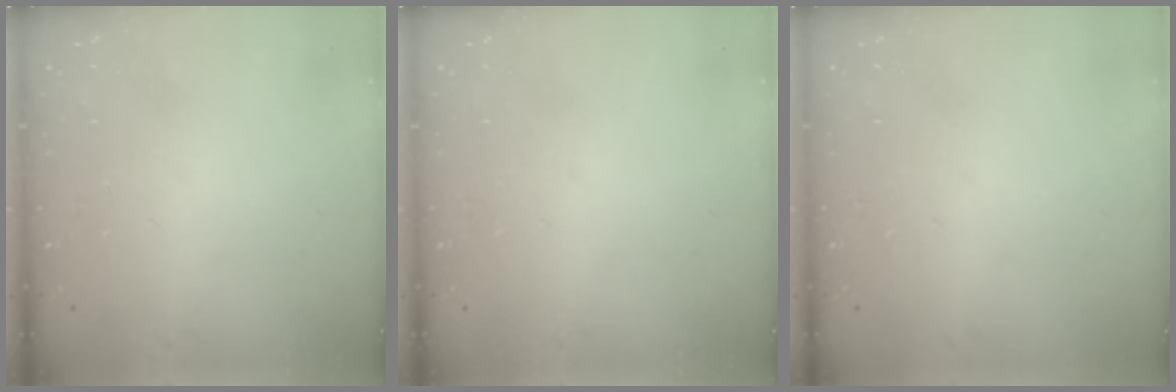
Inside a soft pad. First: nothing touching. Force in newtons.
{"total": 0.0}
{"total": 0.0}